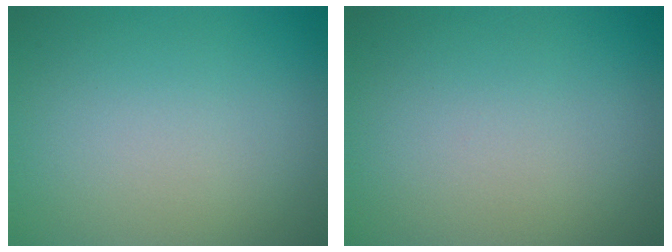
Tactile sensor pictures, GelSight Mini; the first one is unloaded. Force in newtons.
{"total": 0.0}